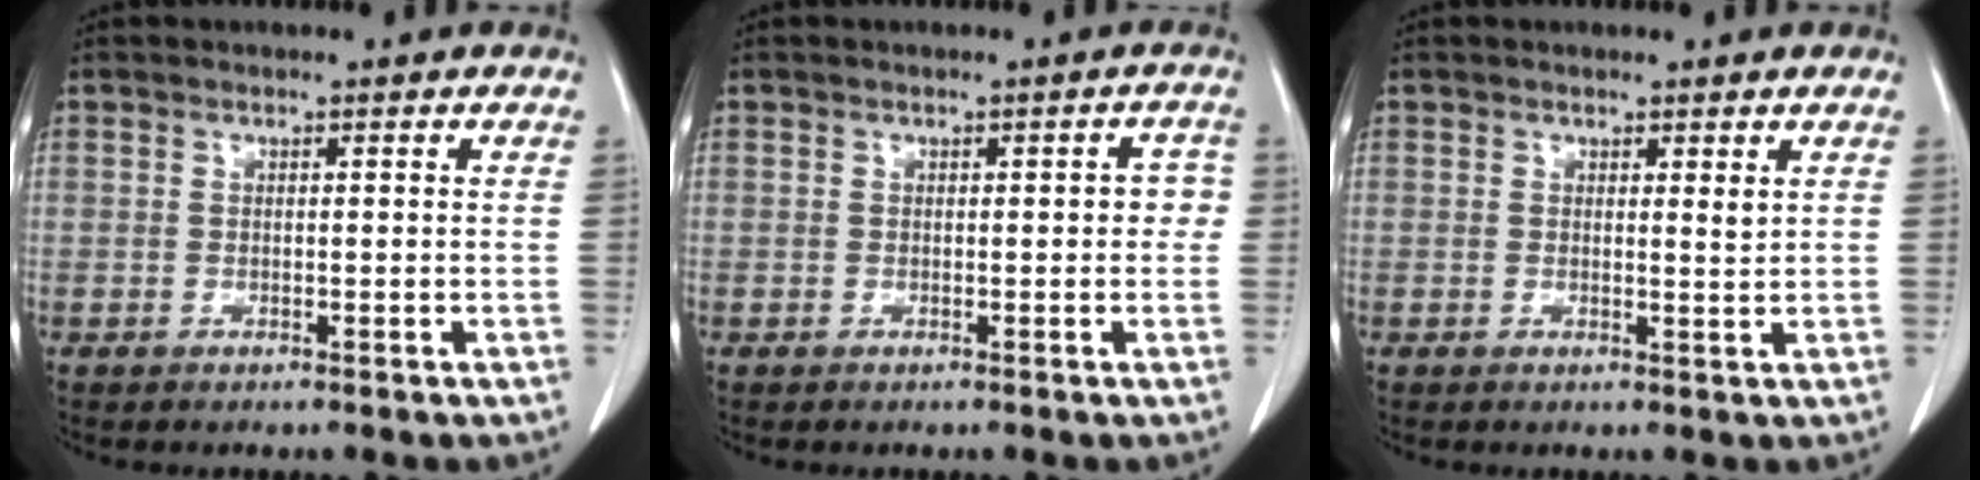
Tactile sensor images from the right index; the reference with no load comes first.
{"total": 2.1, "force": [0.0, 1.0, 1.8], "torque": [-0.010, 0.014, -0.001]}
{"total": 1.1, "force": [0.6, 0.2, 0.9], "torque": [-0.014, -0.005, 0.009]}